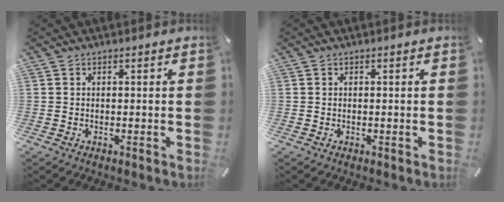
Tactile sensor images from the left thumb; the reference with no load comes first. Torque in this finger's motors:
{"motor_torque": [-0.15, 0.07, -0.01, -0.04, 0.00]}